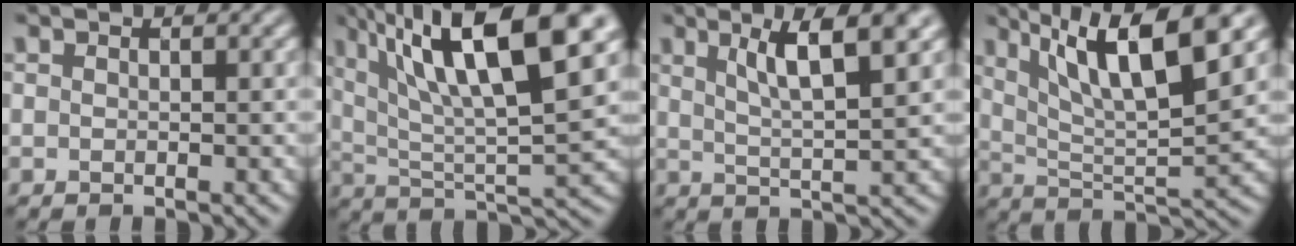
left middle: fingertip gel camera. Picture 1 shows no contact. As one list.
[{"total": 13.8, "force": [6.6, 3.4, 11.6], "torque": [-0.196, 0.015, 0.114]}, {"total": 6.4, "force": [2.8, 1.4, 5.6], "torque": [-0.090, 0.003, 0.050]}, {"total": 9.9, "force": [4.9, 2.4, 8.2], "torque": [-0.141, 0.004, 0.090]}]